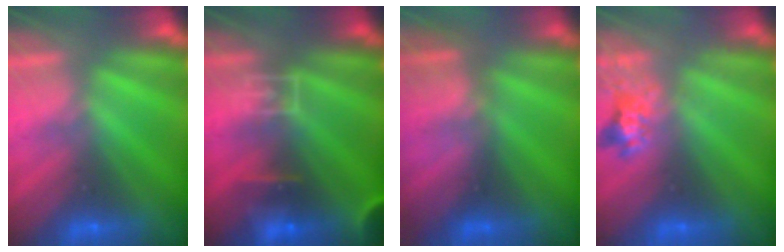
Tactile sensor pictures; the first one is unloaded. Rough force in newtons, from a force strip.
{"total": 7.3}
{"total": 2.8}
{"total": 2.4}